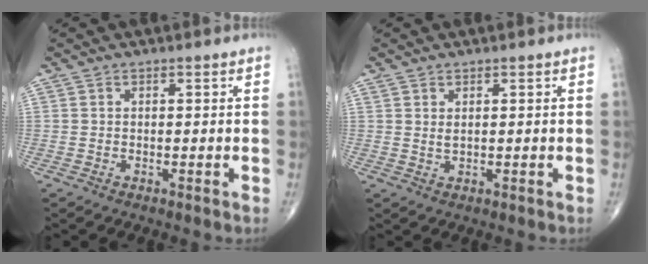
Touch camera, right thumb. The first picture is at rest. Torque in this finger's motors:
{"motor_torque": [-0.04, -0.13, 0.30, 0.14, -0.05]}